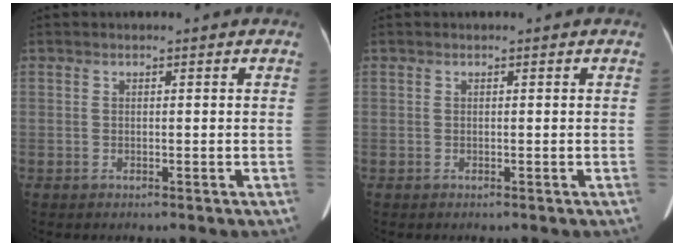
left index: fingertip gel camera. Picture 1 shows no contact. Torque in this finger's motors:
{"motor_torque": [0.00, 0.00, 0.00, 0.00]}